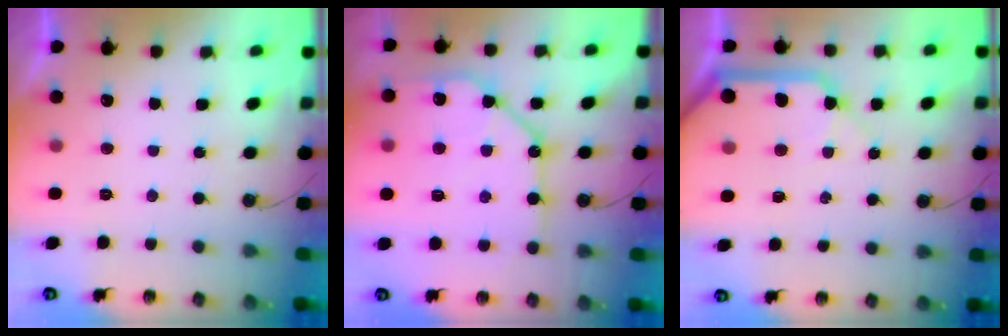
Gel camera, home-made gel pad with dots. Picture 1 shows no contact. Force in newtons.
{"total": 15.8, "press": 15.7, "slide": 1.7}
{"total": 12.8, "press": 12.7, "slide": 1.8}